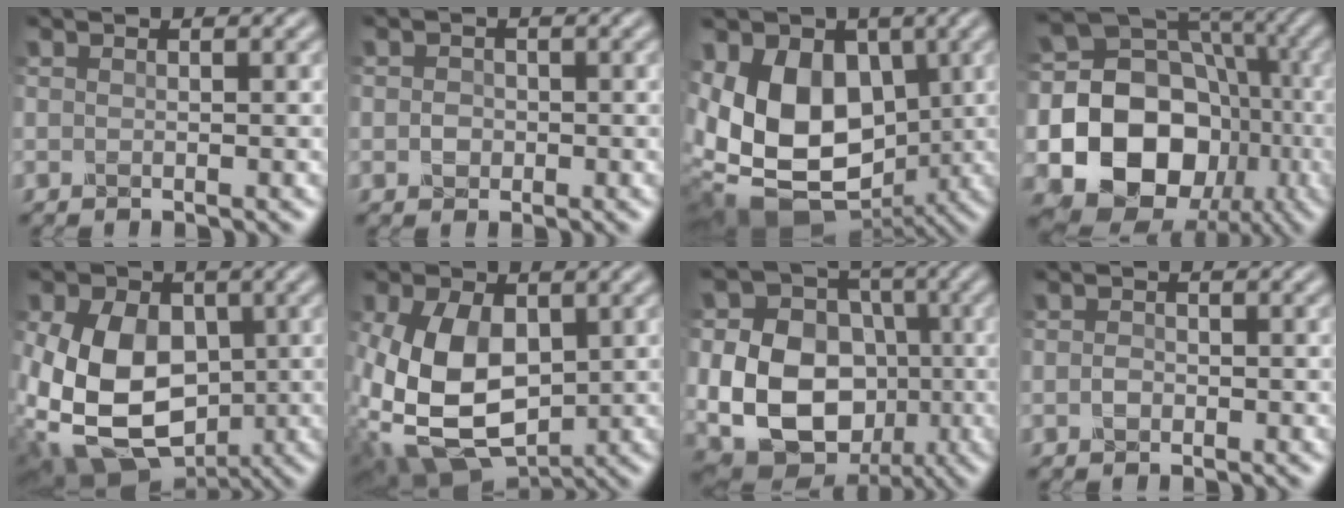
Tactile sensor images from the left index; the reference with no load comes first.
{"total": 1.0, "force": [-0.2, 0.9, 0.1], "torque": [-0.011, 0.004, -0.008]}
{"total": 14.7, "force": [-0.3, 11.0, 9.7], "torque": [-0.156, -0.004, -0.025]}
{"total": 20.5, "force": [-4.4, 17.6, 9.4], "torque": [-0.183, -0.006, -0.079]}
{"total": 14.6, "force": [-1.7, 11.7, 8.6], "torque": [-0.180, -0.019, -0.045]}
{"total": 11.3, "force": [-0.7, 7.6, 8.3], "torque": [-0.208, -0.018, -0.004]}
{"total": 12.5, "force": [-2.3, 10.3, 6.7], "torque": [-0.131, -0.020, -0.050]}
{"total": 0.5, "force": [-0.3, 0.4, 0.2], "torque": [-0.015, 0.004, -0.007]}